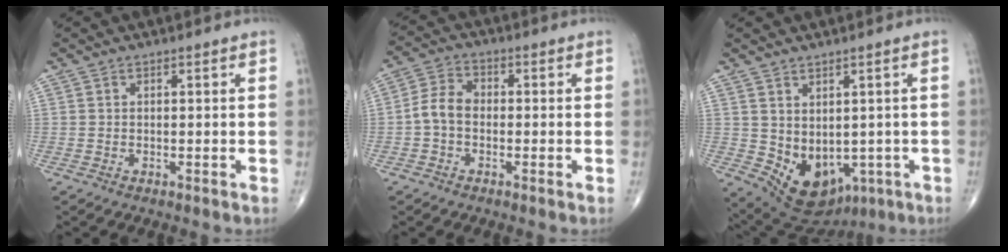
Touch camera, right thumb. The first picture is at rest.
{"total": 5.6, "force": [-1.1, 4.0, 3.8], "torque": [-0.065, 0.020, -0.033]}
{"total": 10.6, "force": [-1.5, 7.7, 7.1], "torque": [-0.078, 0.000, 0.010]}